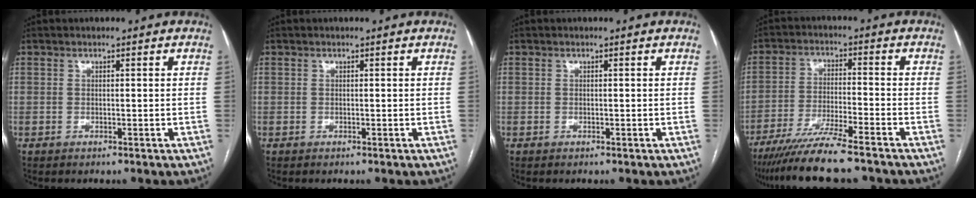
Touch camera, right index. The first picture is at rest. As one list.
[{"total": 0.0}, {"total": 0.0}, {"total": 11.5, "force": [-9.4, 0.2, 6.7], "torque": [-0.110, -0.032, -0.157]}]